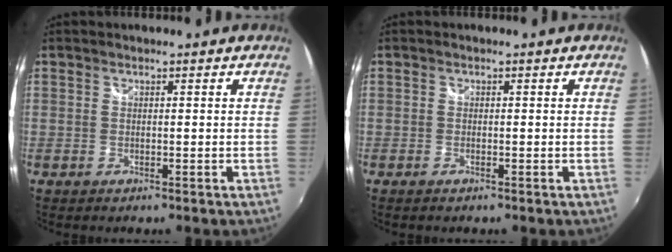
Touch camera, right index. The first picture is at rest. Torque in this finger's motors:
{"motor_torque": [-0.17, -0.13, 0.08, 0.00]}